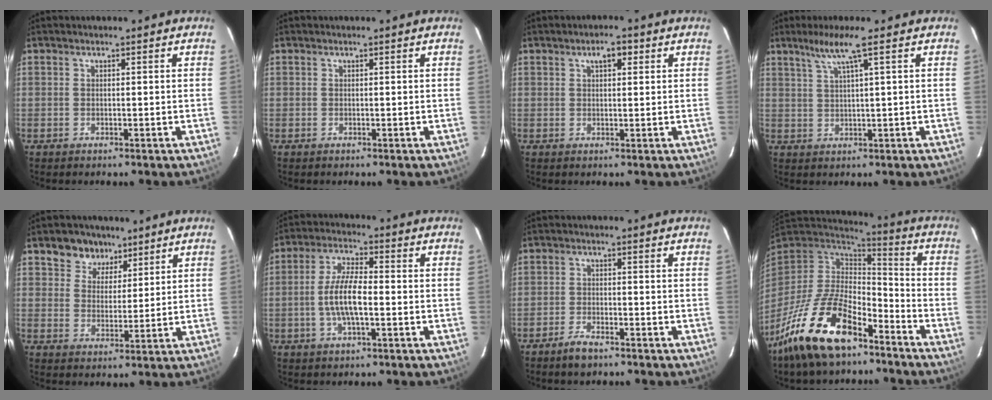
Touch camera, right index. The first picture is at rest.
{"total": 0.0}
{"total": 2.9, "force": [1.3, 1.3, 2.3], "torque": [-0.036, 0.011, 0.022]}
{"total": 4.9, "force": [2.9, -0.9, 3.9], "torque": [-0.068, 0.002, 0.057]}
{"total": 6.9, "force": [4.6, 4.9, 1.5], "torque": [-0.028, 0.016, 0.077]}
{"total": 8.2, "force": [-1.5, 2.2, 7.8], "torque": [-0.155, 0.006, -0.031]}
{"total": 3.7, "force": [-3.0, 1.2, 1.9], "torque": [-0.056, -0.002, -0.059]}
{"total": 20.4, "force": [-13.3, 8.4, 13.1], "torque": [-0.269, -0.024, -0.240]}